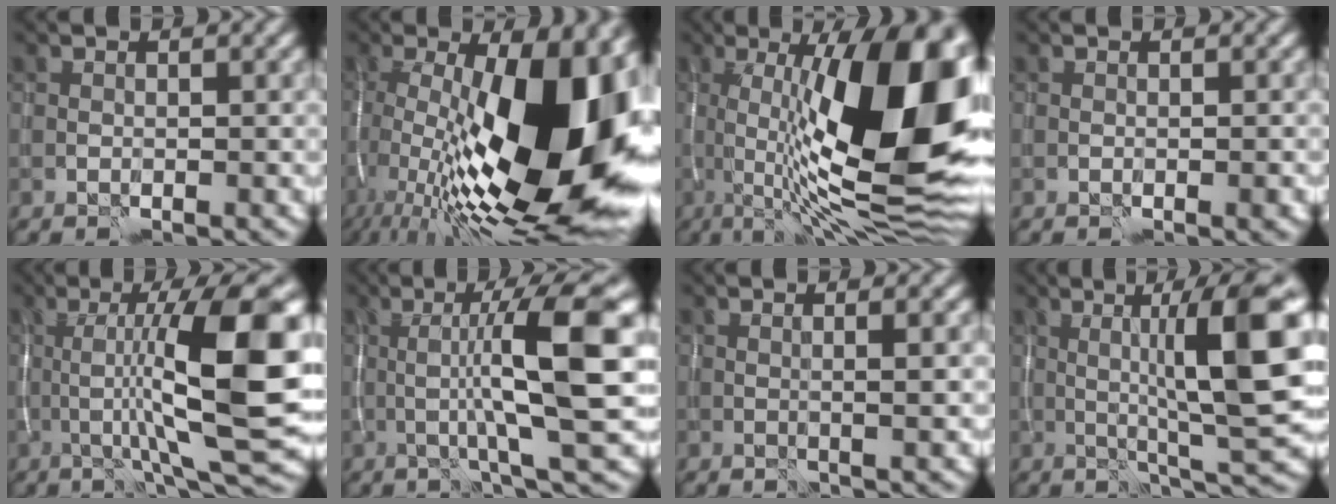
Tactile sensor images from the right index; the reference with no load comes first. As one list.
[{"total": 19.3, "force": [-2.1, 7.3, 17.7], "torque": [-0.287, 0.014, -0.044]}, {"total": 17.4, "force": [1.9, 5.3, 16.5], "torque": [-0.230, 0.011, 0.021]}, {"total": 0.6, "force": [-0.2, 0.1, 0.6], "torque": [-0.006, 0.000, -0.003]}, {"total": 12.4, "force": [-0.2, 2.3, 12.2], "torque": [-0.185, 0.013, -0.005]}, {"total": 9.9, "force": [0.4, 1.6, 9.7], "torque": [-0.139, 0.007, 0.007]}, {"total": 2.1, "force": [0.2, 0.4, 2.0], "torque": [-0.032, 0.002, 0.001]}, {"total": 10.3, "force": [1.4, 1.4, 10.1], "torque": [-0.143, 0.007, 0.026]}]